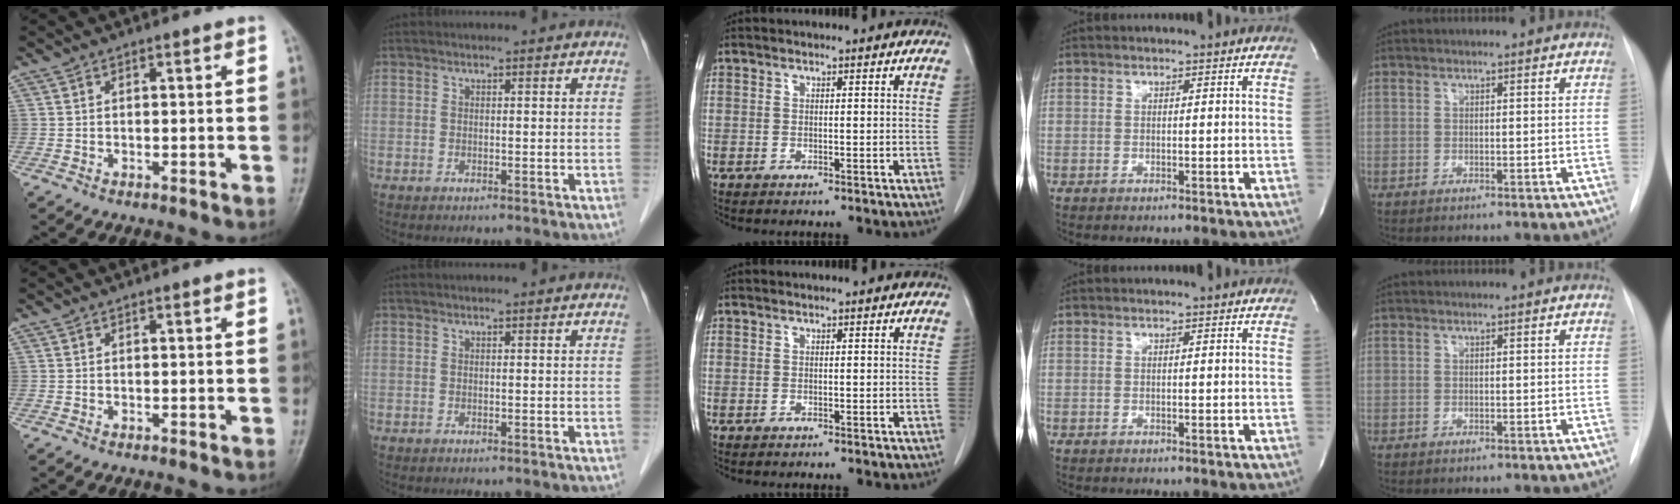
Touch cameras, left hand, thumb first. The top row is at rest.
{}